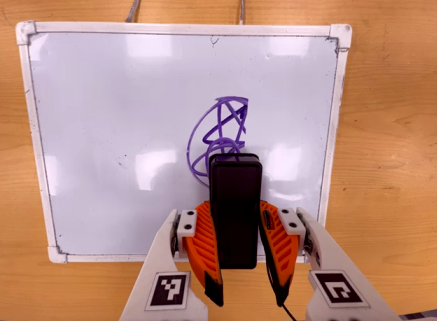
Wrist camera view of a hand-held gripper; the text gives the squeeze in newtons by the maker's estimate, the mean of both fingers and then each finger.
{"total": 8.5, "left": 6.3, "right": 10.7}